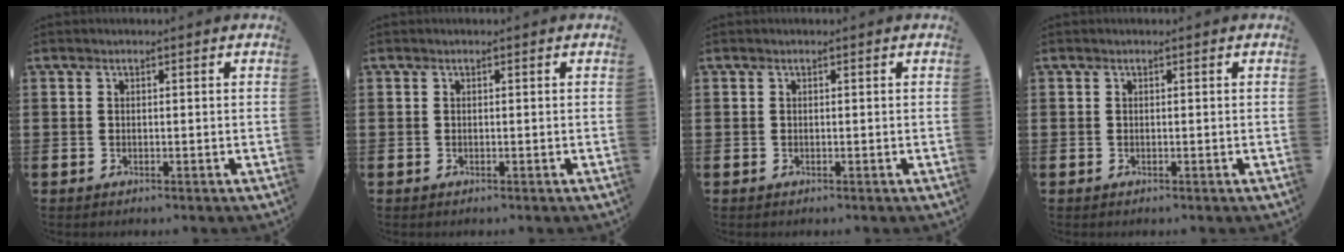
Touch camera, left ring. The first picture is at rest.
{"total": 0.0}
{"total": 0.0}
{"total": 0.0}